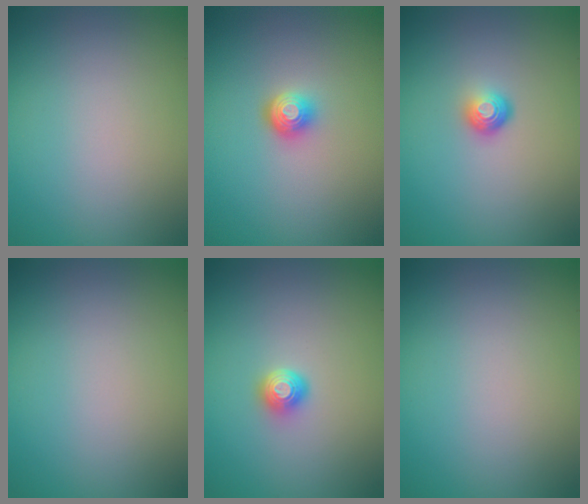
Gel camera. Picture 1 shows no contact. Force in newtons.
{"total": 2.0, "press": 1.4, "slide": 1.4}
{"total": 1.6, "press": 1.0, "slide": 1.3}
{"total": 0.0}
{"total": 1.6, "press": 1.3, "slide": 0.9}
{"total": 0.0}